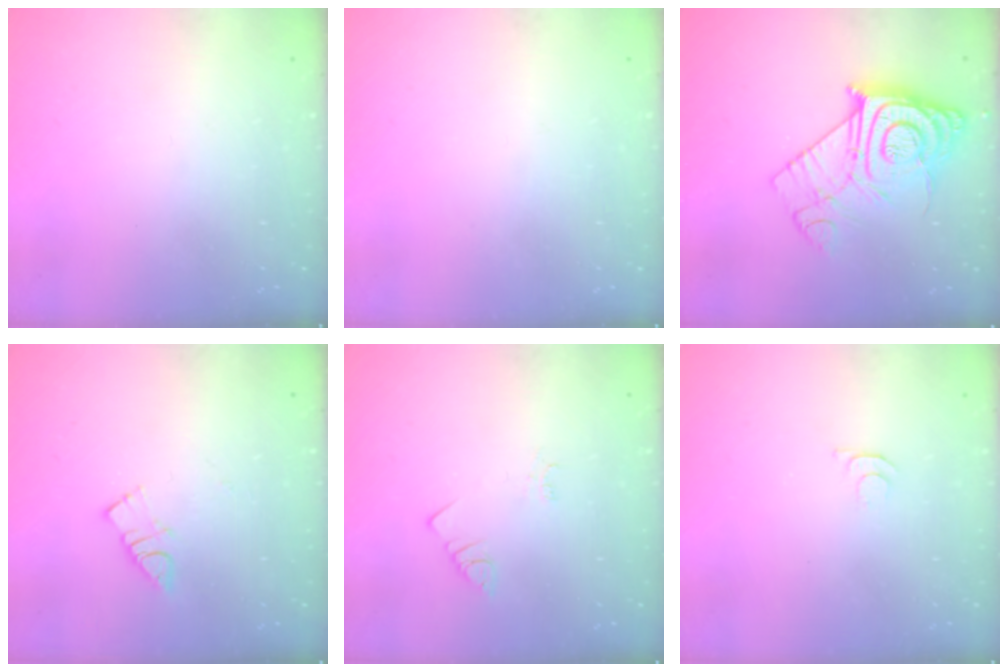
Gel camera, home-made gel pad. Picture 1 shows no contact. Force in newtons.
{"total": 2.8, "press": 2.8, "slide": 0.4}
{"total": 14.9, "press": 14.8, "slide": 1.0}
{"total": 3.9, "press": 3.9, "slide": 0.5}
{"total": 1.4, "press": 1.4, "slide": 0.3}
{"total": 3.8, "press": 3.7, "slide": 0.7}